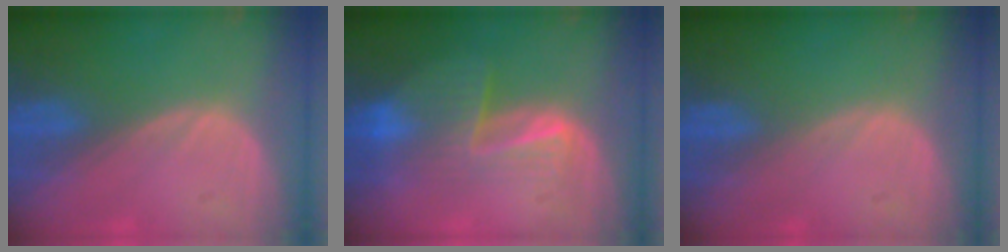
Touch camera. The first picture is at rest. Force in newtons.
{"total": 7.4, "press": 6.7, "slide": 3.1}
{"total": 0.0}